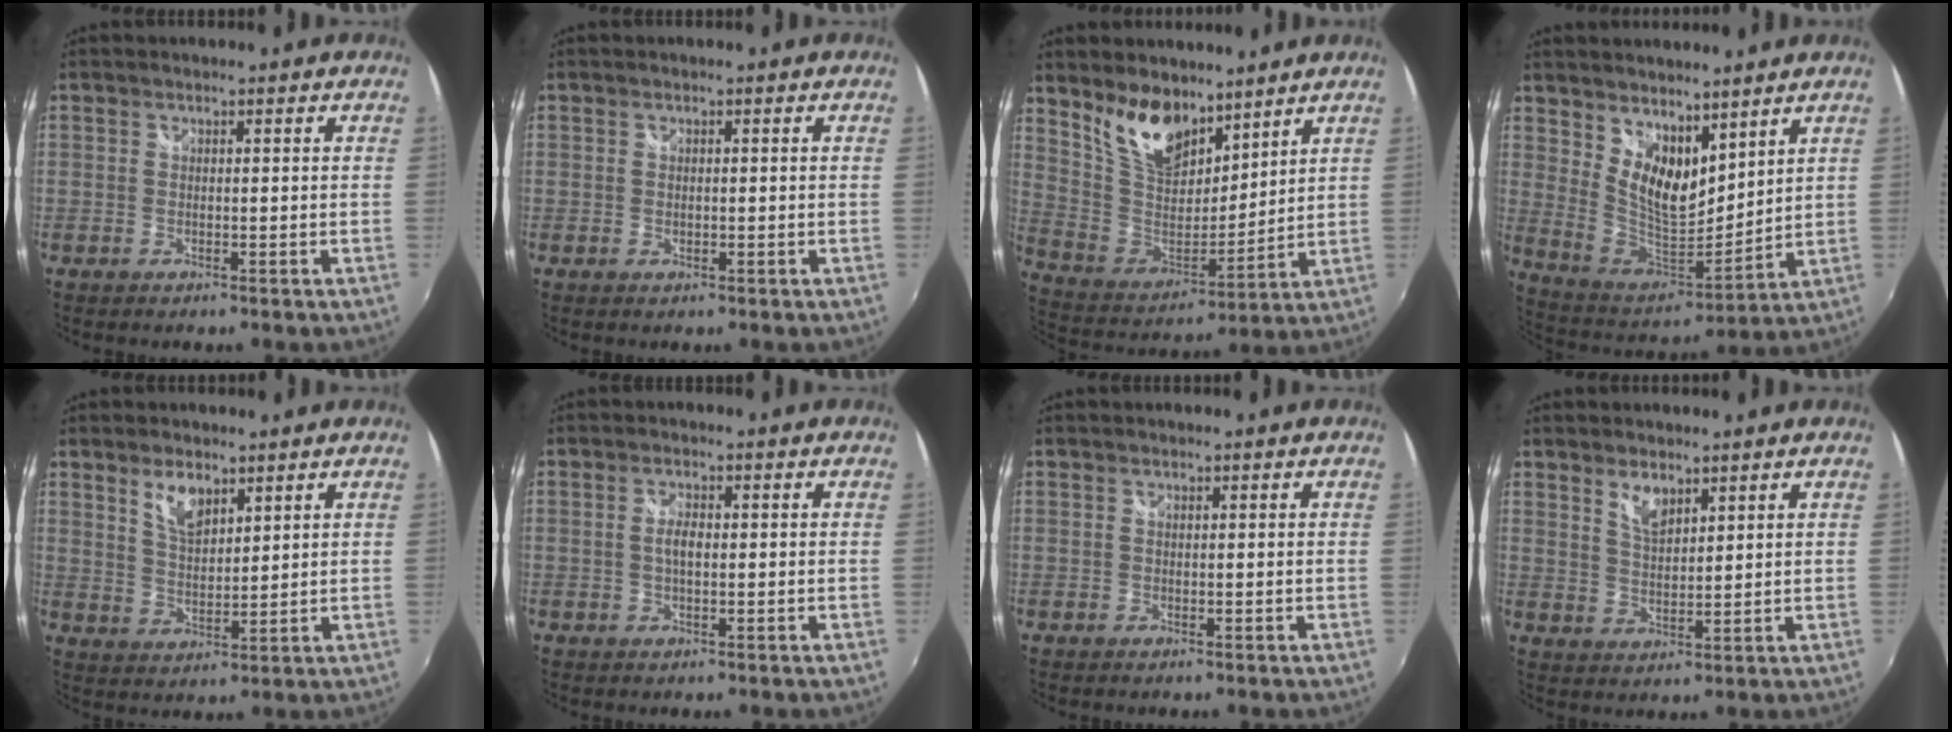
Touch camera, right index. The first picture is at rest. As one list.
[{"total": 0.6, "force": [0.0, 0.5, 0.3], "torque": [-0.006, -0.001, 0.001]}, {"total": 13.8, "force": [9.8, 6.7, 7.1], "torque": [-0.144, 0.003, 0.196]}, {"total": 12.2, "force": [7.6, 5.9, 7.5], "torque": [-0.134, -0.010, 0.153]}, {"total": 5.7, "force": [3.6, 2.6, 3.6], "torque": [-0.063, 0.001, 0.068]}, {"total": 2.4, "force": [0.0, 0.9, 2.2], "torque": [-0.042, 0.002, -0.002]}, {"total": 0.0}, {"total": 4.3, "force": [2.9, 1.7, 2.6], "torque": [-0.045, -0.003, 0.053]}]